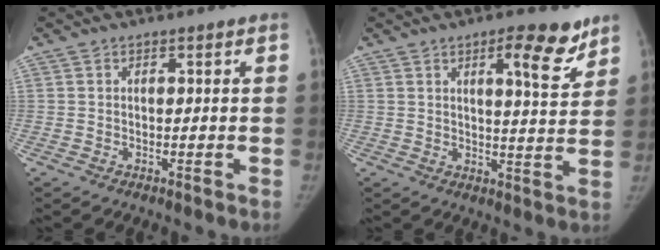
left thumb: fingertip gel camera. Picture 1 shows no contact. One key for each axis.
{"total": 8.5, "fx": 5.3, "fy": 2.3, "fz": 6.2, "tx": -0.070, "ty": -0.033, "tz": 0.073}